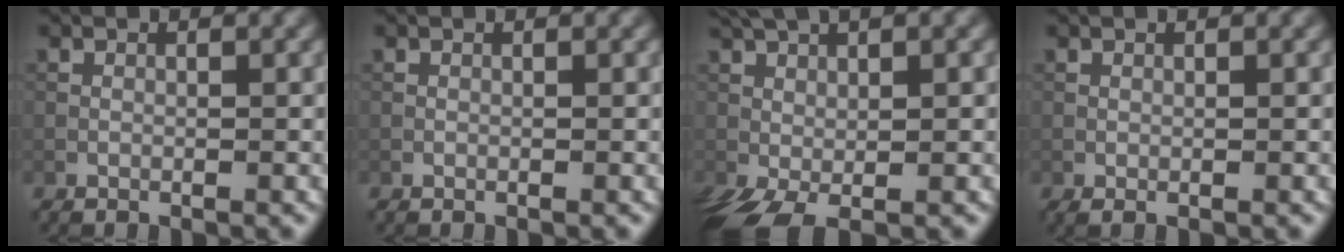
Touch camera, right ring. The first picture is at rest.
{"total": 0.0}
{"total": 7.1, "force": [-0.2, 2.9, 6.5], "torque": [-0.130, 0.005, -0.002]}
{"total": 0.7, "force": [0.0, 0.1, 0.7], "torque": [-0.015, 0.001, 0.000]}